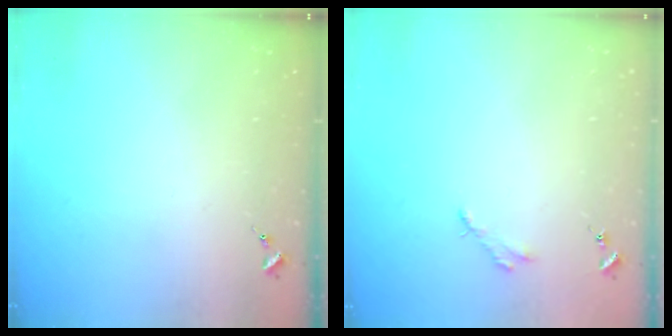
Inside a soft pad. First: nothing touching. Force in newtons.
{"total": 2.5, "press": 2.5, "slide": 0.2}